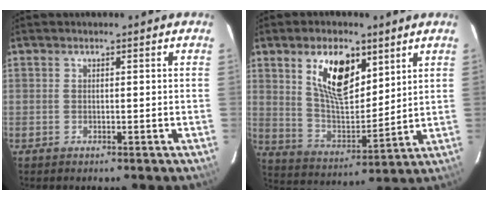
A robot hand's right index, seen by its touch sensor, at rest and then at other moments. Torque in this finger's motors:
{"motor_torque": [1.01, 0.83, 0.60, 0.17]}